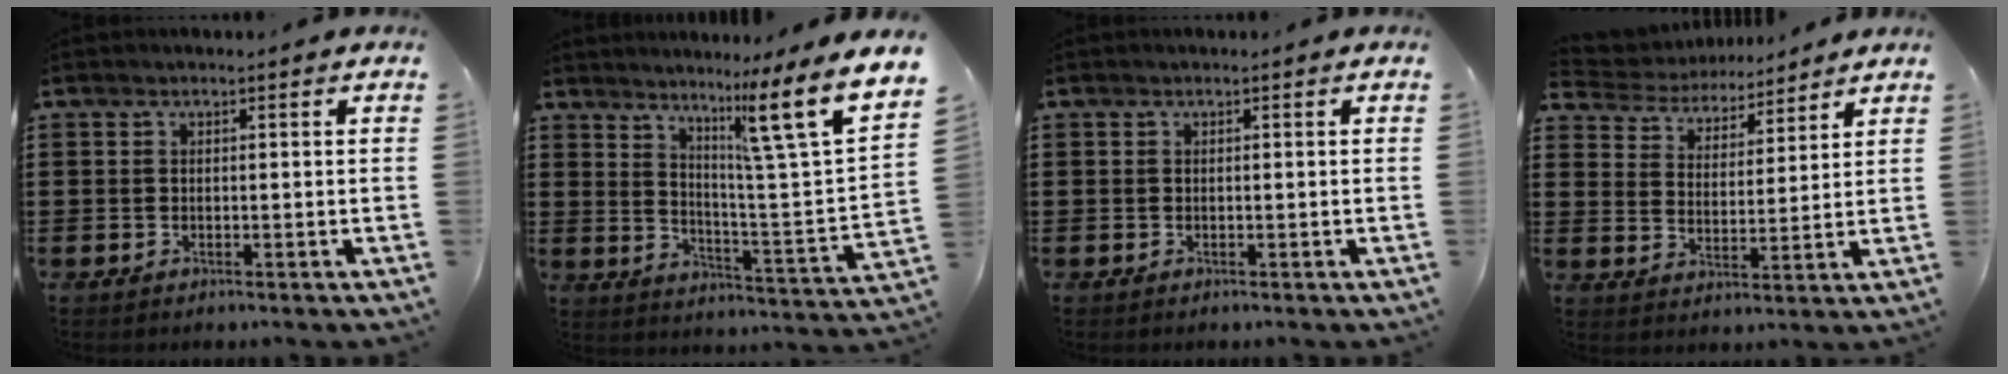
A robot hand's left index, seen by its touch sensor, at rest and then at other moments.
{"total": 11.5, "force": [7.4, -0.7, 8.8], "torque": [-0.150, -0.061, 0.102]}
{"total": 0.0}
{"total": 4.3, "force": [4.2, 1.1, 0.1], "torque": [-0.029, -0.028, 0.069]}